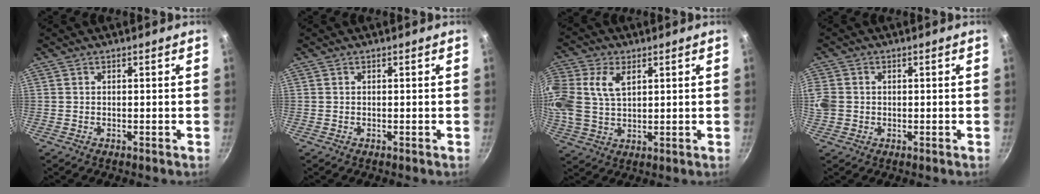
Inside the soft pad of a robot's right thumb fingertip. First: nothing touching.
{"total": 0.0}
{"total": 14.3, "force": [4.3, 9.9, 9.4], "torque": [-0.221, 0.016, 0.081]}
{"total": 5.6, "force": [0.0, 4.9, 2.7], "torque": [-0.057, 0.004, -0.005]}